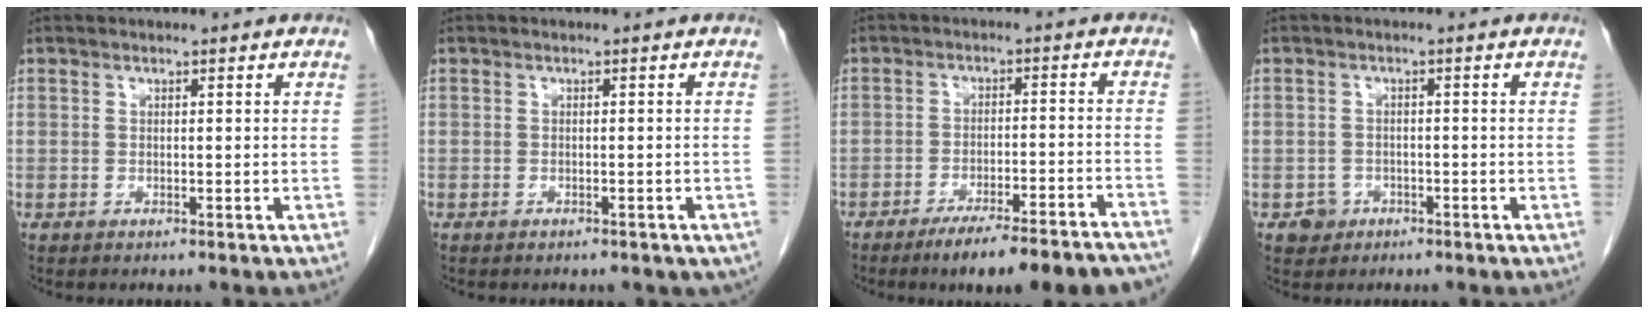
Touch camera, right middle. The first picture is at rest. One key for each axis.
{"total": 3.4, "fx": -2.7, "fy": 1.5, "fz": 1.4, "tx": -0.016, "ty": -0.003, "tz": -0.026}
{"total": 15.3, "fx": -12.9, "fy": 1.0, "fz": 8.0, "tx": -0.075, "ty": -0.002, "tz": -0.178}
{"total": 2.3, "fx": -1.2, "fy": 1.9, "fz": 0.2, "tx": 0.001, "ty": 0.010, "tz": -0.017}